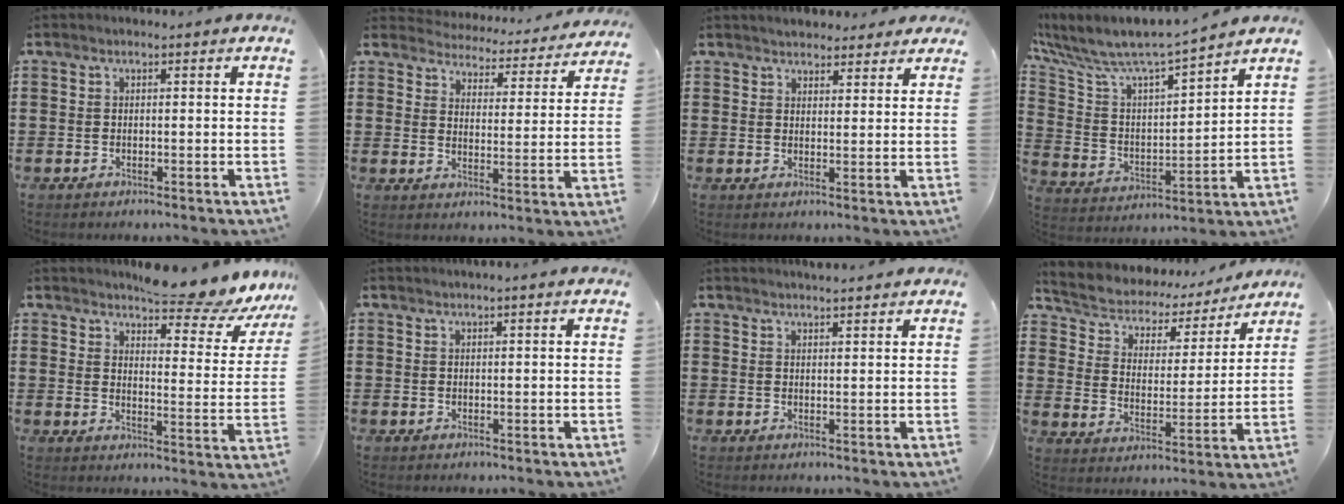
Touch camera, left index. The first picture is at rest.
{"total": 3.7, "force": [3.7, 0.2, -0.3], "torque": [-0.013, -0.035, 0.057]}
{"total": 2.8, "force": [2.8, 0.7, 0.0], "torque": [-0.008, -0.002, 0.052]}
{"total": 7.1, "force": [6.6, 0.5, 2.5], "torque": [-0.085, -0.056, 0.107]}
{"total": 8.3, "force": [7.6, 0.7, 3.1], "torque": [-0.058, -0.047, 0.133]}
{"total": 1.1, "force": [1.1, -0.1, 0.3], "torque": [-0.006, -0.002, 0.021]}
{"total": 2.3, "force": [2.3, -0.2, 0.0], "torque": [-0.005, -0.006, 0.045]}
{"total": 4.2, "force": [3.8, 1.9, 0.5], "torque": [-0.037, -0.028, 0.057]}